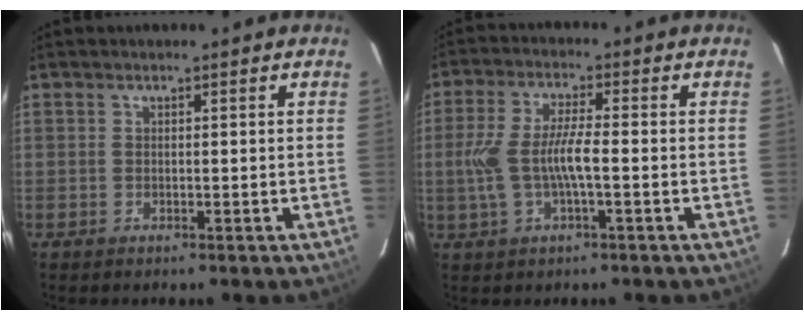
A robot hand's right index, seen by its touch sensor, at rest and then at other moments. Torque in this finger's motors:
{"motor_torque": [0.54, 0.05, 0.46, 0.17]}